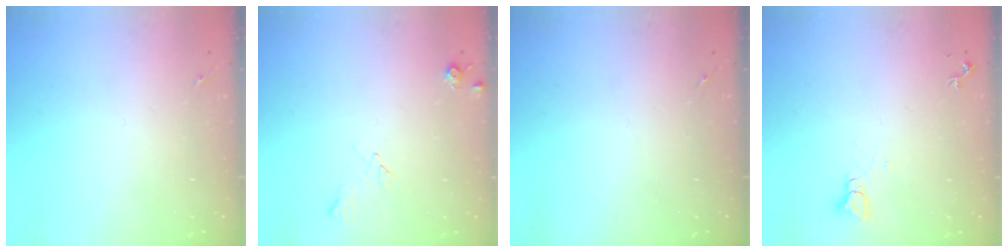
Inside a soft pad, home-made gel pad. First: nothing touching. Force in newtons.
{"total": 5.8, "press": 5.8, "slide": 0.8}
{"total": 0.0}
{"total": 2.2, "press": 2.2, "slide": 0.1}